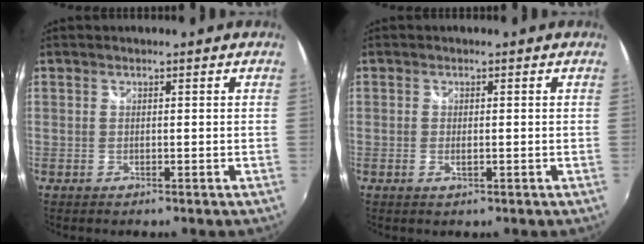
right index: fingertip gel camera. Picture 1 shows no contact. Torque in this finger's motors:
{"motor_torque": [-0.28, 0.02, -0.01, -0.01]}